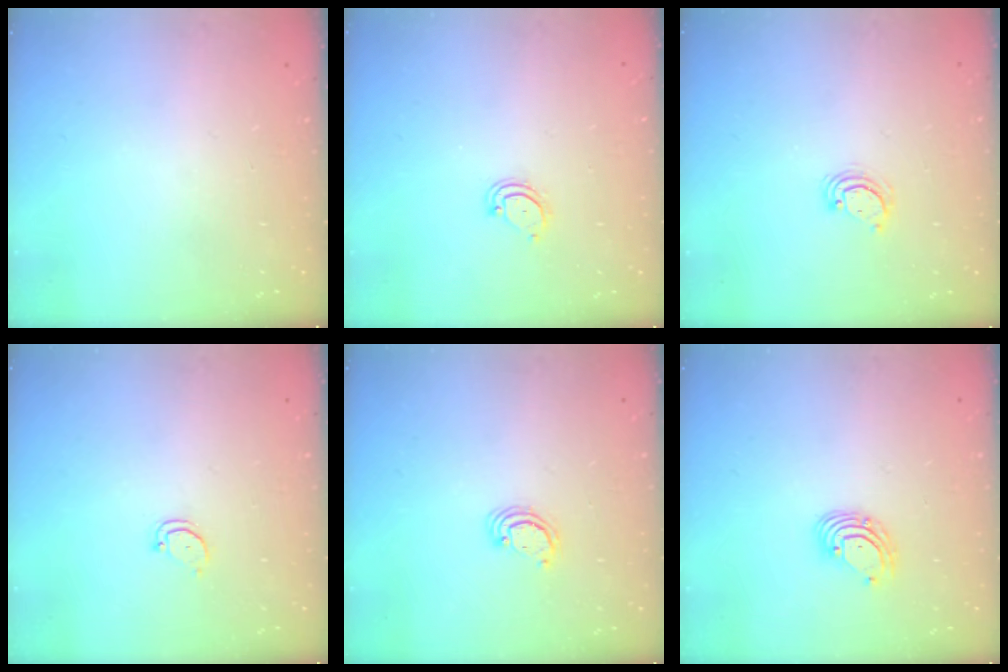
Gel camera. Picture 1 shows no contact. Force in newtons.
{"total": 3.5, "press": 3.5, "slide": 0.3}
{"total": 4.0, "press": 4.0, "slide": 0.4}
{"total": 2.5, "press": 2.5, "slide": 0.3}
{"total": 2.6, "press": 2.5, "slide": 0.3}
{"total": 3.9, "press": 3.9, "slide": 0.6}